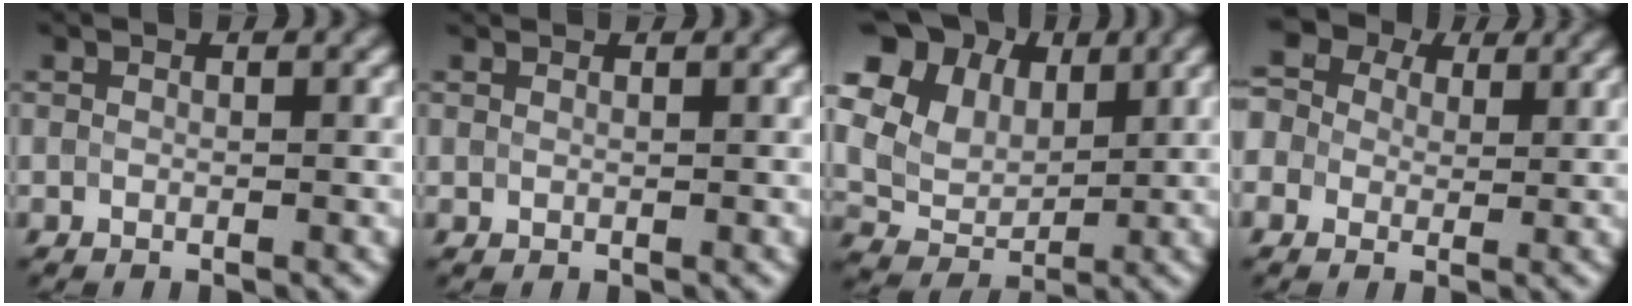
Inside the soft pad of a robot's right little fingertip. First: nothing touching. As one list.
[{"total": 0.9, "force": [0.8, 0.4, 0.0], "torque": [-0.001, 0.001, 0.016]}, {"total": 11.1, "force": [5.3, 8.2, 5.3], "torque": [-0.103, 0.020, 0.098]}, {"total": 10.1, "force": [4.0, 8.0, 4.7], "torque": [-0.113, 0.047, 0.040]}]